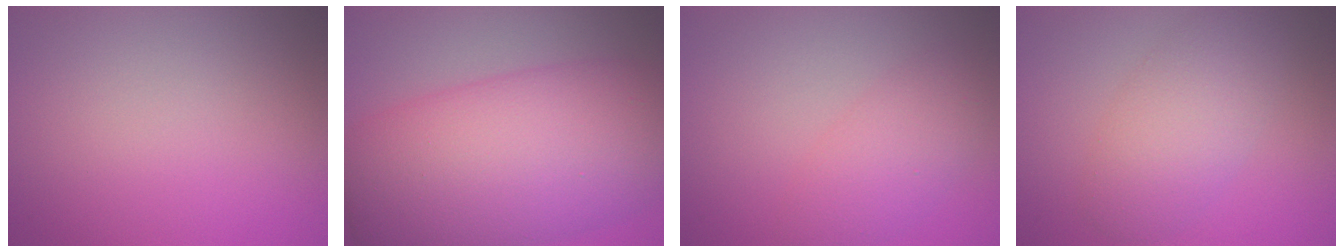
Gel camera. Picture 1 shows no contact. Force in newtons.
{"total": 13.3, "press": 13.3, "slide": 0.3}
{"total": 3.2, "press": 3.2, "slide": 0.2}
{"total": 4.6, "press": 4.6, "slide": 0.2}